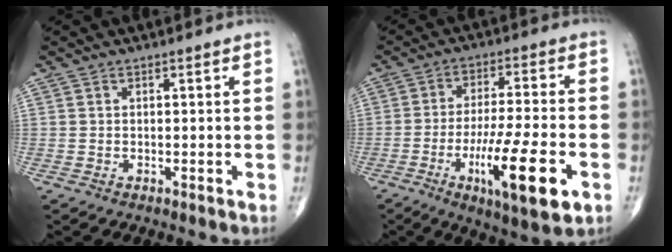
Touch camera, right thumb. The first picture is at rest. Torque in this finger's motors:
{"motor_torque": [1.86, 2.53, 0.22, -0.29, 0.47]}